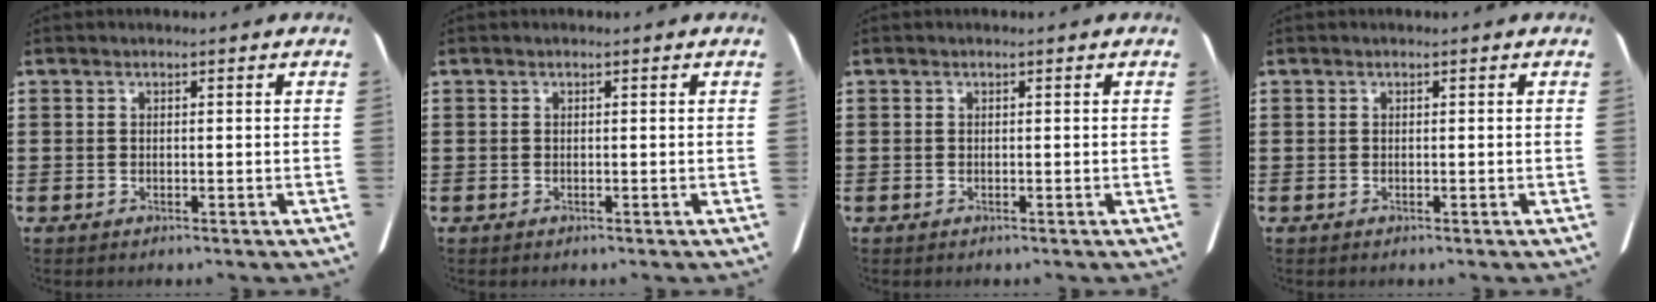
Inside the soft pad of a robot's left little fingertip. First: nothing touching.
{"total": 0.0}
{"total": 0.0}
{"total": 0.0}